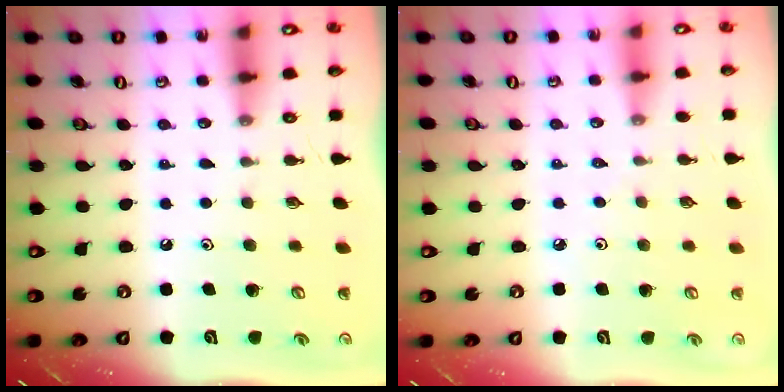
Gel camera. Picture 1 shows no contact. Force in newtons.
{"total": 1.9, "press": 1.8, "slide": 0.4}